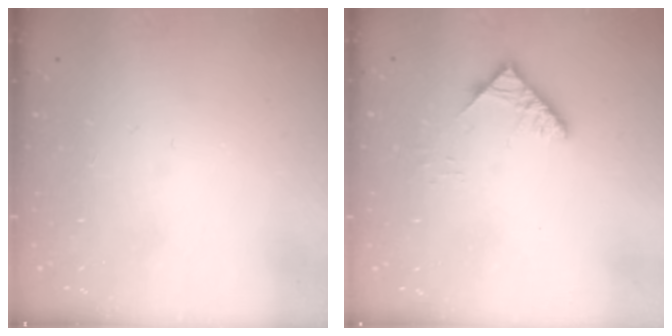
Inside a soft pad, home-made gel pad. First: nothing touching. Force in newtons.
{"total": 4.7, "press": 4.7, "slide": 0.9}